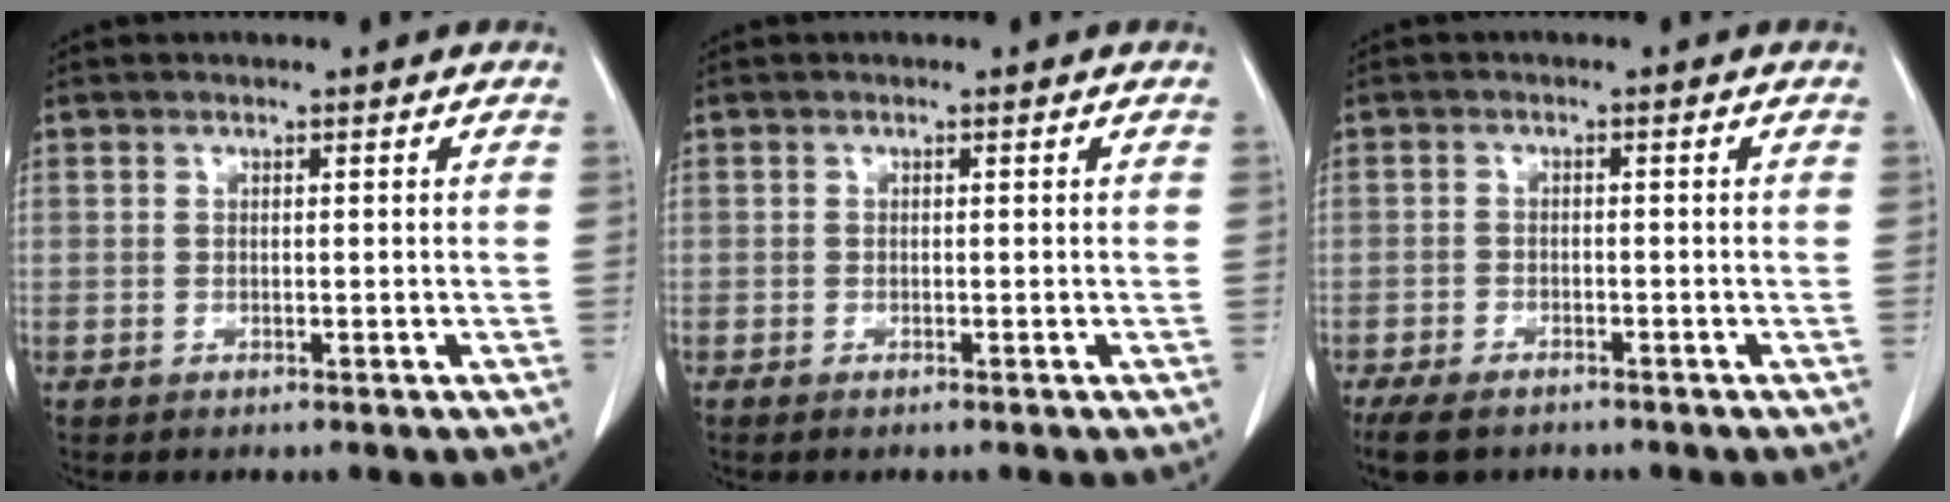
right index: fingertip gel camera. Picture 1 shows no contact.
{"total": 0.8, "force": [-0.4, 0.4, 0.5], "torque": [-0.013, -0.001, -0.004]}
{"total": 8.5, "force": [-6.2, 4.1, 4.1], "torque": [-0.080, -0.008, -0.095]}